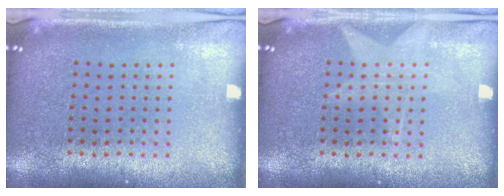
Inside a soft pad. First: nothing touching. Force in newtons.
{"total": 1.3, "press": 1.3, "slide": 0.1}